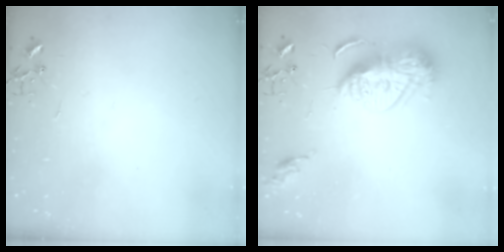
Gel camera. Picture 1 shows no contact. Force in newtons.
{"total": 15.5, "press": 15.4, "slide": 1.4}